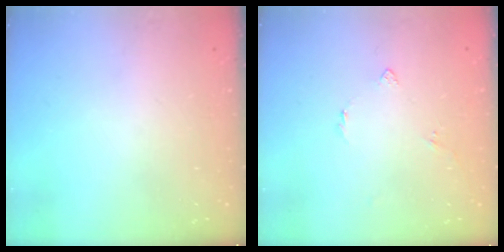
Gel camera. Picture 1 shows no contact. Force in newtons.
{"total": 3.2, "press": 3.2, "slide": 0.5}